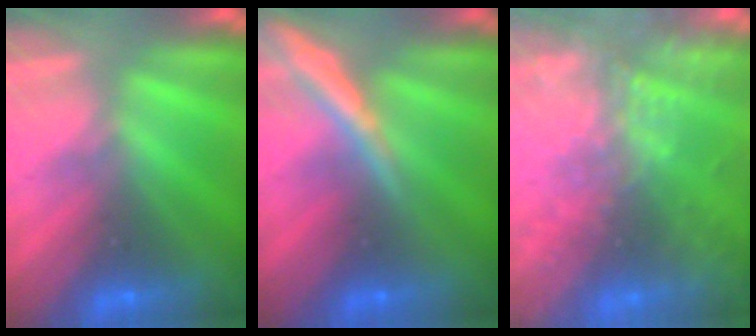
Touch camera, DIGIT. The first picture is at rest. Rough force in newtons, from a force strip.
{"total": 3.3}
{"total": 6.0}